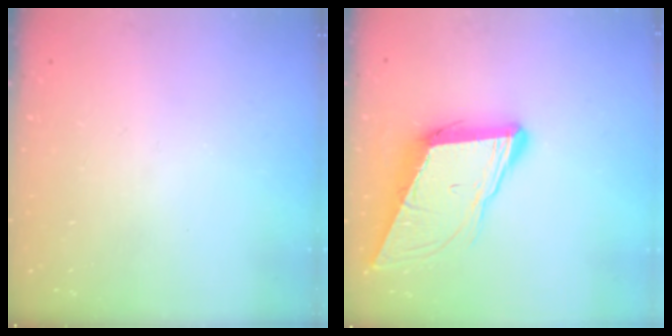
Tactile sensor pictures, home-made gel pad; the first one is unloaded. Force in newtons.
{"total": 11.7, "press": 11.1, "slide": 3.5}